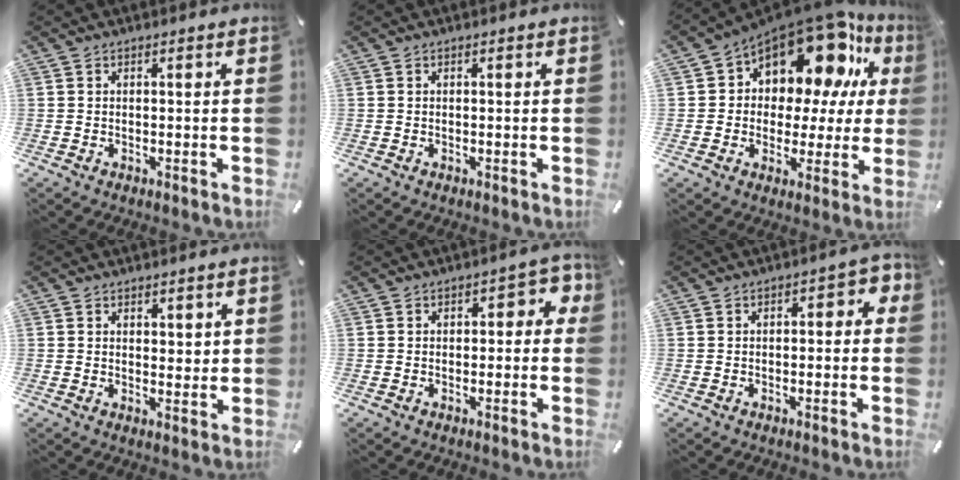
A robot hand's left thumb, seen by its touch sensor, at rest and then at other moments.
{"total": 0.0}
{"total": 15.6, "force": [10.7, 7.9, 8.2], "torque": [-0.129, -0.093, 0.182]}
{"total": 2.2, "force": [1.6, 1.4, 0.3], "torque": [0.009, -0.009, 0.027]}
{"total": 4.4, "force": [0.5, 2.9, 3.3], "torque": [-0.034, 0.000, 0.000]}
{"total": 3.2, "force": [-0.8, 1.8, 2.5], "torque": [-0.031, 0.009, -0.020]}